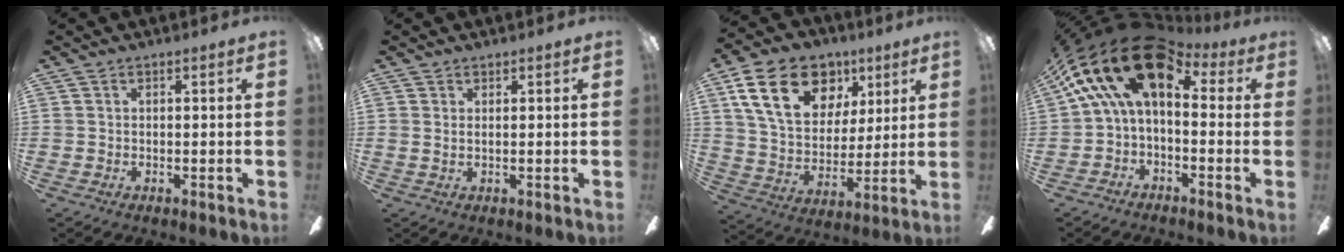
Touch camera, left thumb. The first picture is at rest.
{"total": 1.0, "force": [0.6, 0.1, 0.8], "torque": [-0.017, 0.001, 0.011]}
{"total": 21.1, "force": [9.6, 14.2, 12.1], "torque": [-0.206, -0.024, 0.173]}
{"total": 19.6, "force": [6.9, 10.1, 15.4], "torque": [-0.276, -0.026, 0.120]}